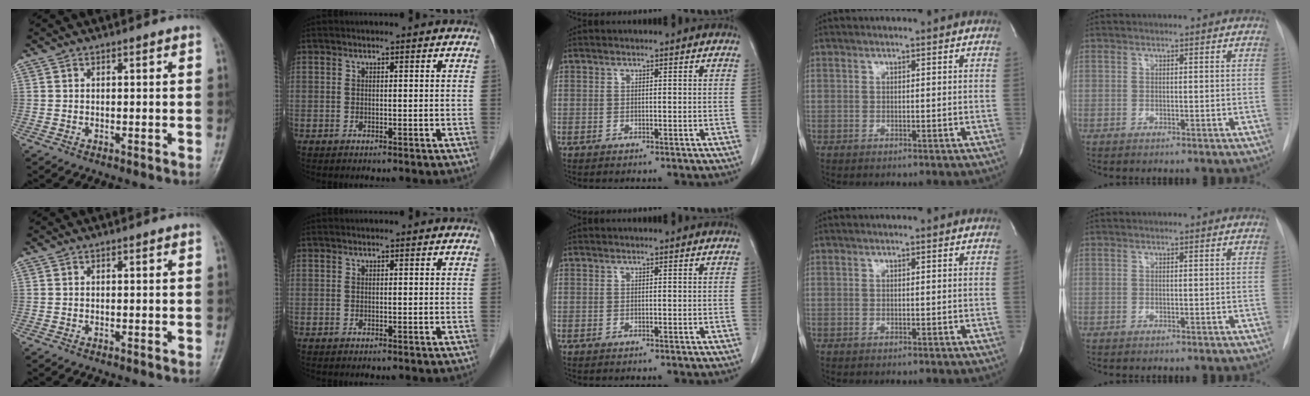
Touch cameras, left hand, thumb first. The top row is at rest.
{}